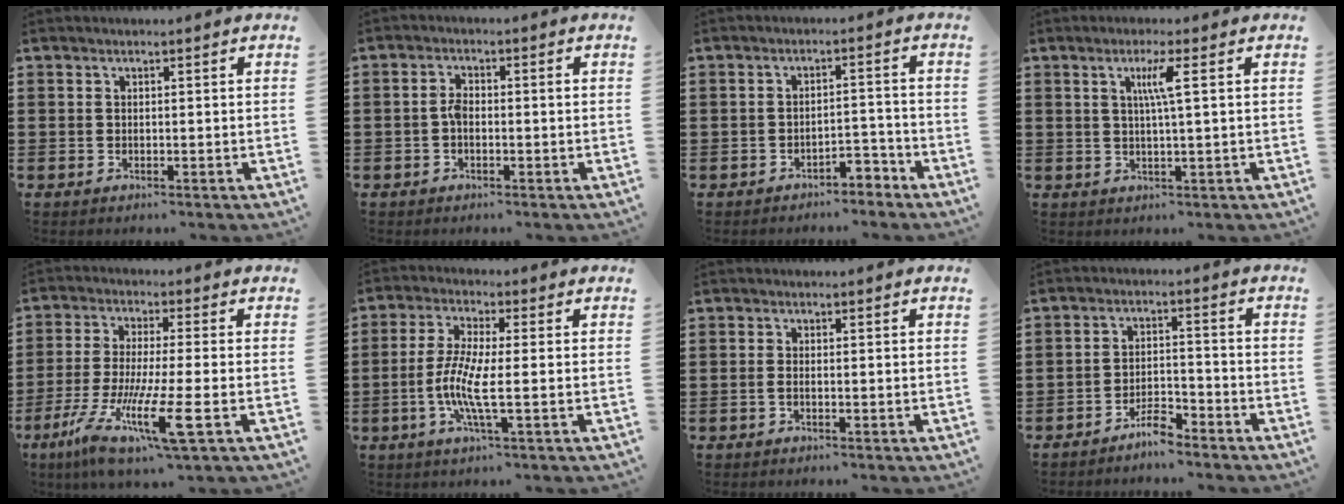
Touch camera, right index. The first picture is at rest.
{"total": 2.2, "force": [-0.4, 0.9, 2.0], "torque": [-0.046, -0.002, -0.011]}
{"total": 3.3, "force": [-3.1, 0.8, 0.6], "torque": [-0.017, 0.005, -0.064]}
{"total": 3.9, "force": [1.1, -0.3, 3.7], "torque": [-0.074, -0.004, 0.013]}
{"total": 11.6, "force": [-4.8, 1.3, 10.5], "torque": [-0.222, -0.019, -0.090]}
{"total": 7.6, "force": [-1.8, 1.1, 7.3], "torque": [-0.162, -0.018, -0.041]}
{"total": 0.9, "force": [-0.5, 0.2, 0.7], "torque": [-0.015, -0.003, -0.009]}
{"total": 4.2, "force": [-3.7, 1.0, 1.5], "torque": [-0.035, 0.009, -0.075]}